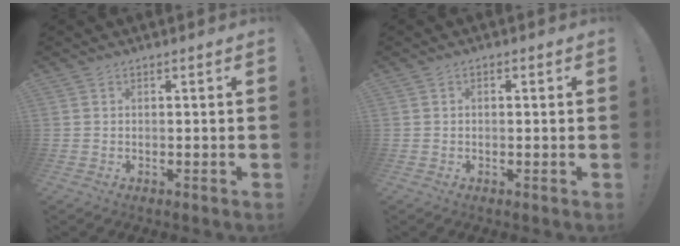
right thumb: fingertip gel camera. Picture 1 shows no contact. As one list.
[{"total": 0.8, "force": [-0.3, 0.5, 0.5], "torque": [-0.005, 0.001, -0.008]}]